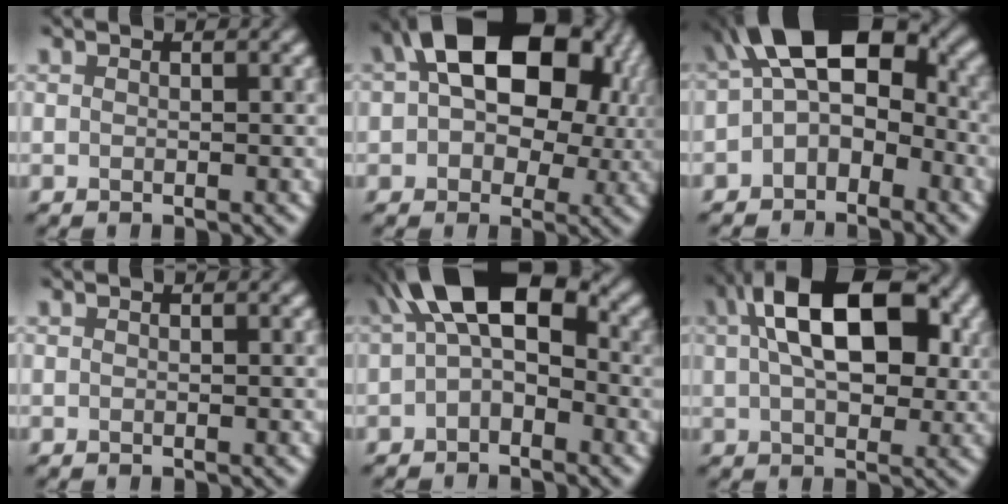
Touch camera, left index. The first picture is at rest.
{"total": 14.6, "force": [4.1, 9.8, 9.9], "torque": [-0.124, 0.030, 0.065]}
{"total": 10.9, "force": [0.5, 6.5, 8.8], "torque": [-0.123, 0.033, -0.009]}
{"total": 0.0}
{"total": 8.4, "force": [1.4, 4.0, 7.2], "torque": [-0.117, 0.038, 0.005]}
{"total": 12.0, "force": [3.4, 6.5, 9.5], "torque": [-0.134, 0.033, 0.042]}